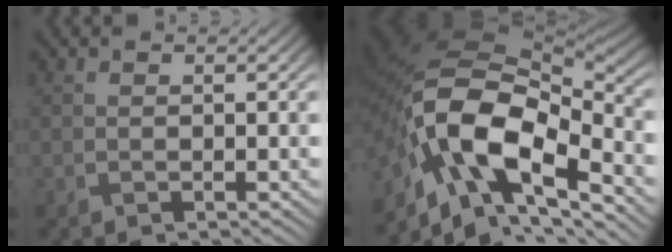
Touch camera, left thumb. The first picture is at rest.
{"total": 16.5, "force": [-5.9, 8.7, 12.8], "torque": [-0.261, -0.015, -0.112]}